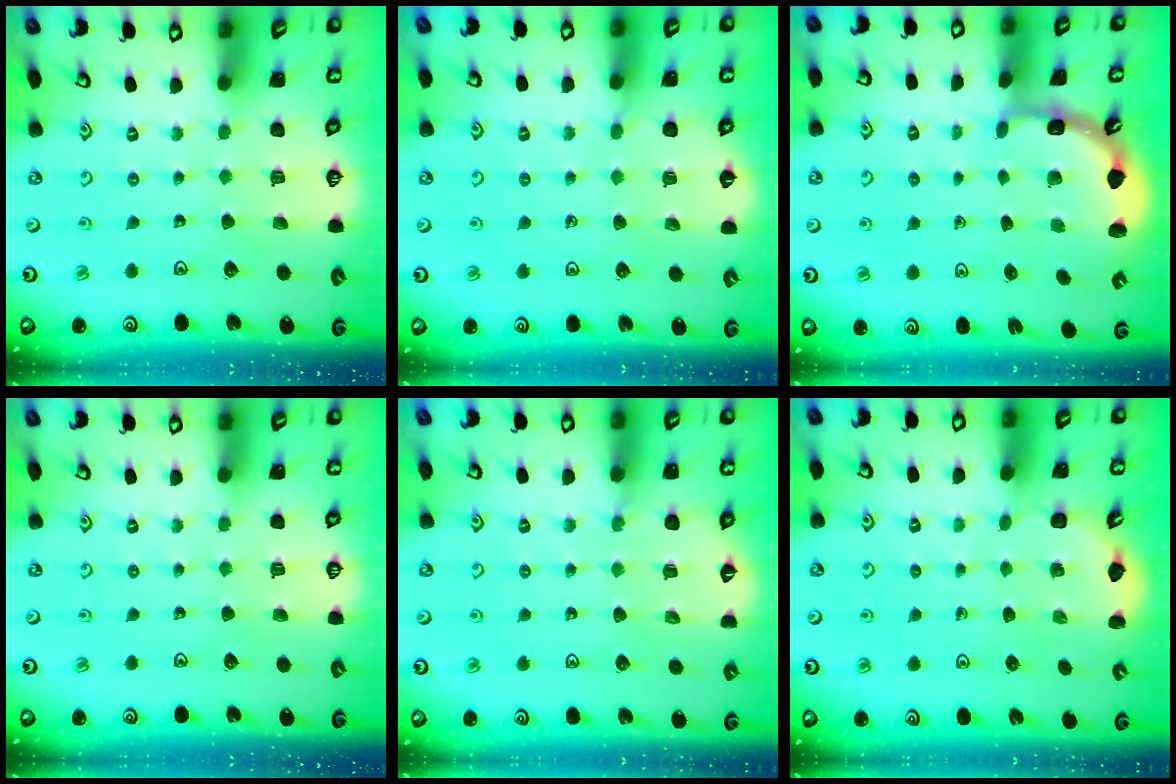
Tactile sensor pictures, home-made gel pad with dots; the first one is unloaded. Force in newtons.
{"total": 3.5, "press": 3.4, "slide": 0.6}
{"total": 2.1, "press": 1.9, "slide": 0.8}
{"total": 0.0}
{"total": 4.8, "press": 4.6, "slide": 1.3}
{"total": 2.3, "press": 1.8, "slide": 1.4}